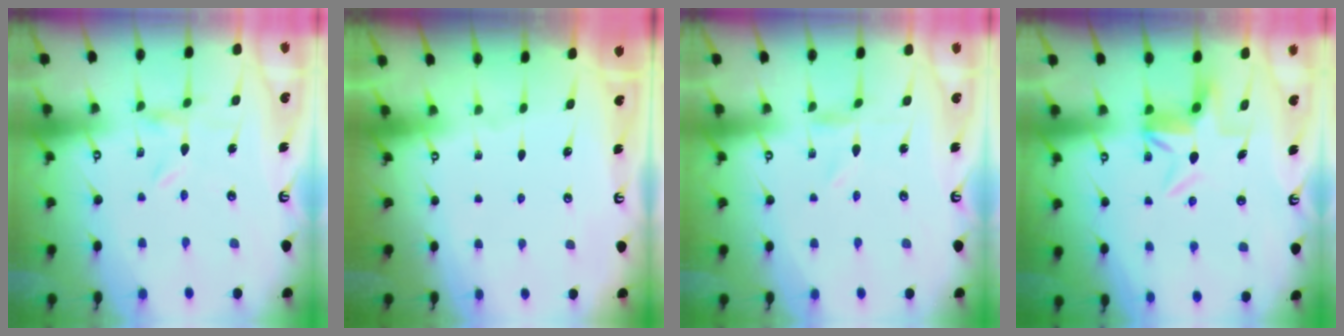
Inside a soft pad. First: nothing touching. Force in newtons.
{"total": 0.0}
{"total": 1.2, "press": 1.2, "slide": 0.2}
{"total": 6.4, "press": 6.4, "slide": 0.4}